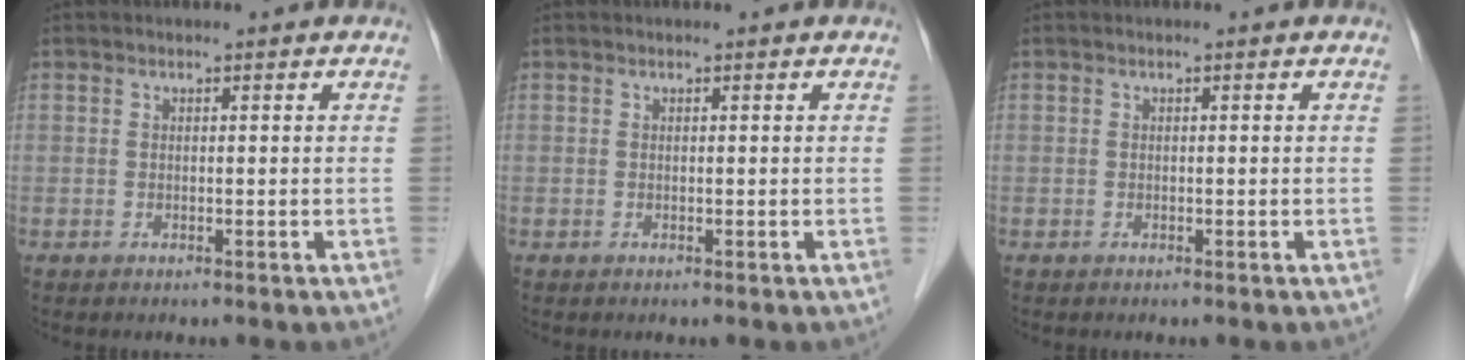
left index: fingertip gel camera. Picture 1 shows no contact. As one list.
[{"total": 0.0}, {"total": 0.0}]